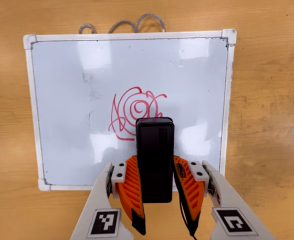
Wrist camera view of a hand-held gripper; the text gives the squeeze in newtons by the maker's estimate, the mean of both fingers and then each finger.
{"total": 4.2, "left": 3.1, "right": 5.4}